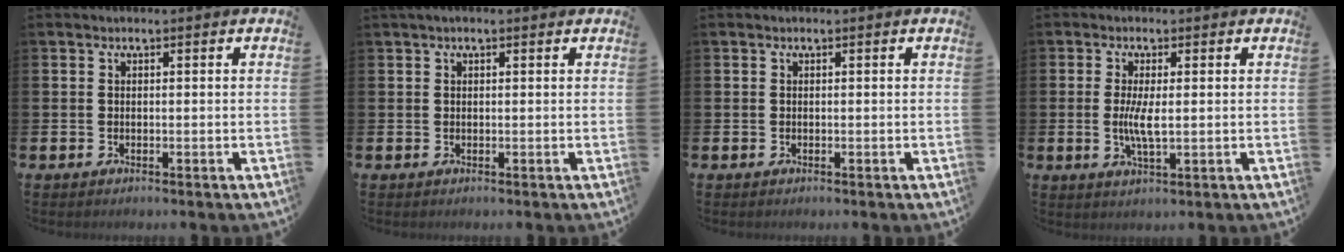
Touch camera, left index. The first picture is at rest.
{"total": 0.8, "force": [0.6, 0.2, 0.5], "torque": [-0.008, 0.003, 0.009]}
{"total": 0.0}
{"total": 3.7, "force": [0.2, 1.0, 3.6], "torque": [-0.059, -0.003, 0.001]}